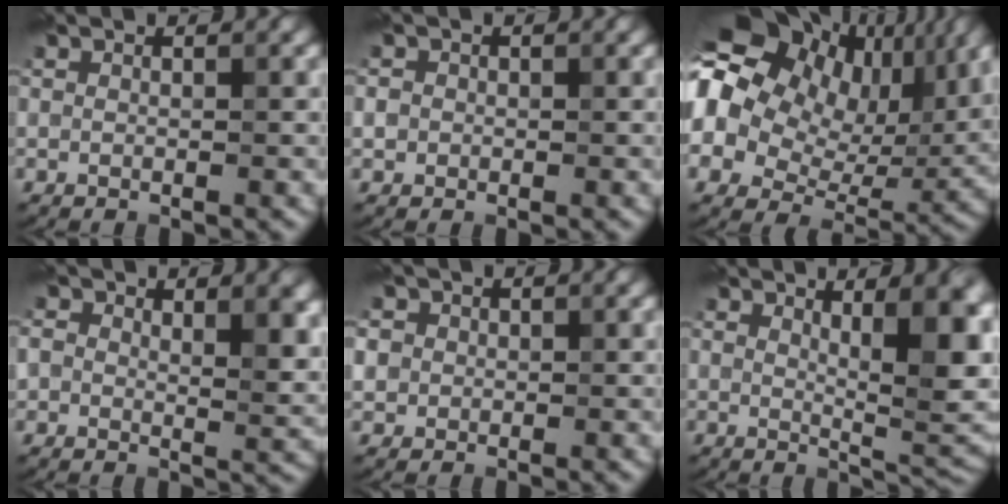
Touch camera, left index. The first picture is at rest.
{"total": 1.9, "force": [0.4, 1.7, 0.7], "torque": [0.003, 0.017, -0.009]}
{"total": 18.1, "force": [6.1, 13.1, 10.9], "torque": [-0.233, 0.052, 0.106]}
{"total": 5.9, "force": [1.6, 3.7, 4.3], "torque": [-0.062, -0.001, 0.024]}
{"total": 5.0, "force": [1.2, 4.5, 1.9], "torque": [-0.043, 0.036, -0.003]}
{"total": 8.7, "force": [2.2, 2.7, 8.0], "torque": [-0.101, 0.001, 0.041]}